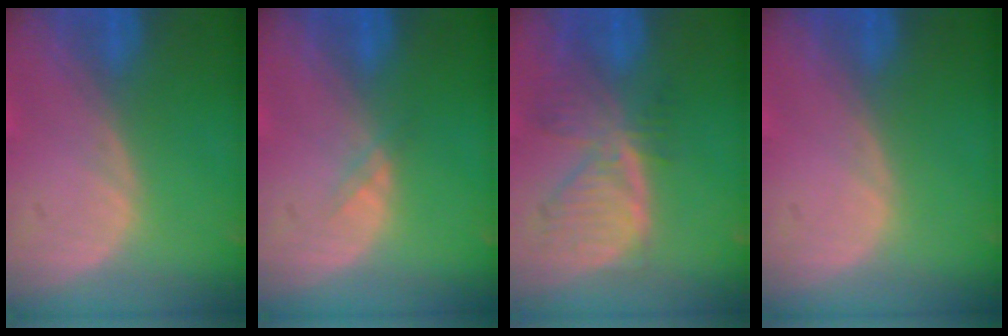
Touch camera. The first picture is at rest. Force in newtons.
{"total": 1.0, "press": 1.0, "slide": 0.2}
{"total": 7.8, "press": 6.8, "slide": 3.9}
{"total": 0.0}